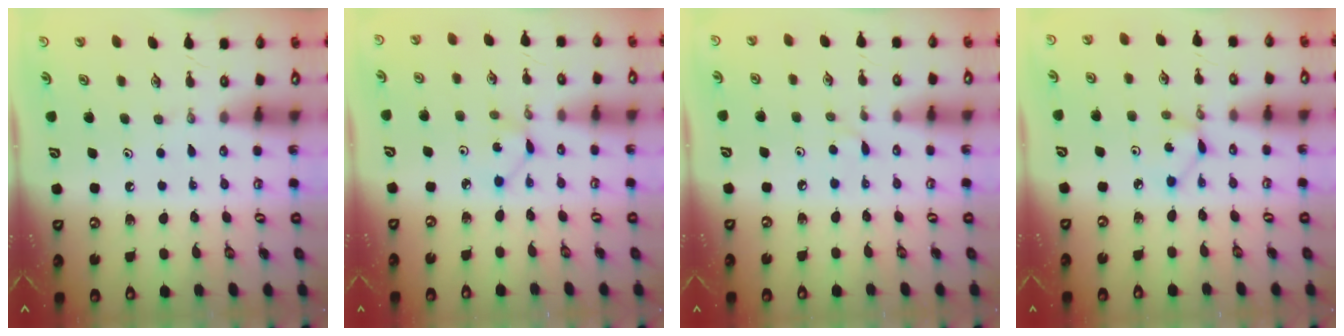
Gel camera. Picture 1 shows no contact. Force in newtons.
{"total": 2.3, "press": 2.3, "slide": 0.3}
{"total": 3.5, "press": 3.5, "slide": 0.4}
{"total": 1.9, "press": 1.9, "slide": 0.2}